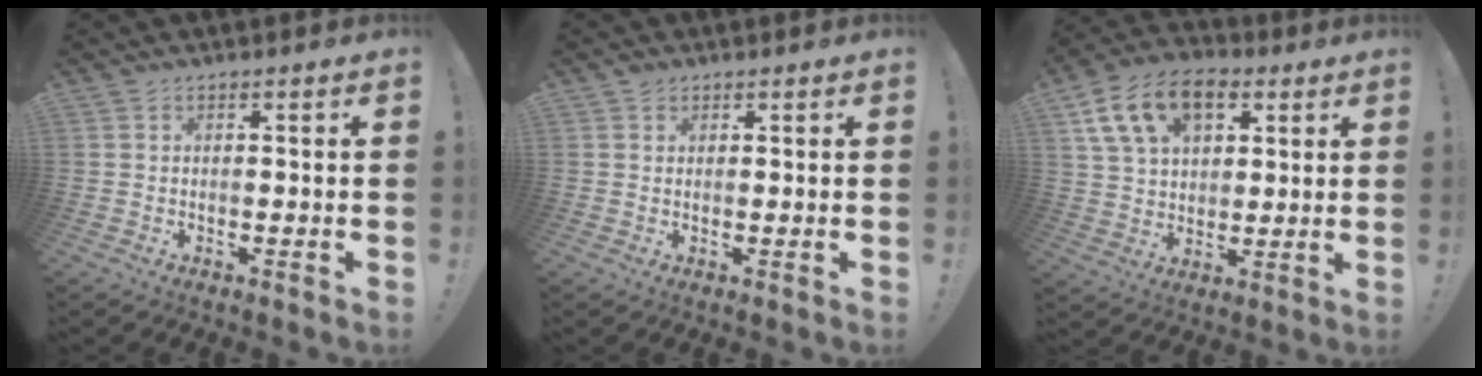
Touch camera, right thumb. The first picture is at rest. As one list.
[{"total": 1.4, "force": [1.1, 0.9, 0.2], "torque": [0.000, 0.000, 0.019]}, {"total": 16.4, "force": [7.4, 10.7, 10.0], "torque": [-0.158, -0.023, 0.140]}]